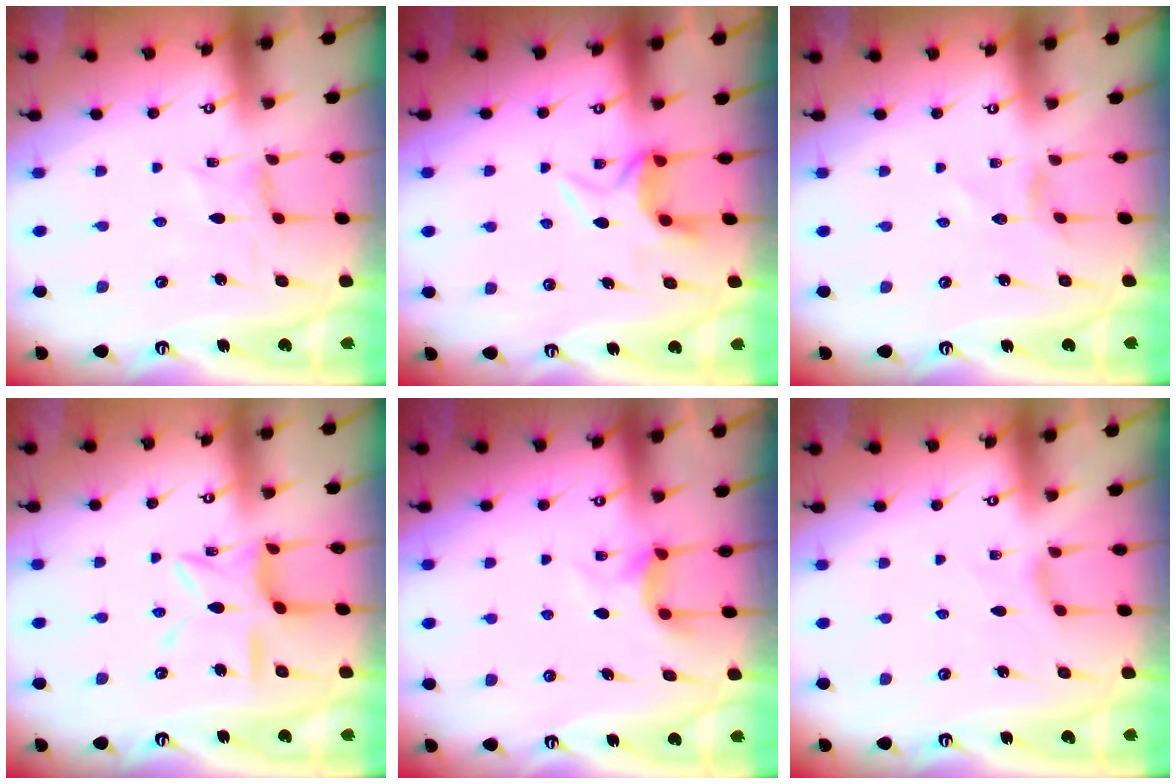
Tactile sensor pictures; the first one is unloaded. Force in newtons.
{"total": 5.5, "press": 5.4, "slide": 1.2}
{"total": 1.3, "press": 1.2, "slide": 0.2}
{"total": 10.3, "press": 10.3, "slide": 0.8}
{"total": 5.4, "press": 5.4, "slide": 0.4}
{"total": 4.0, "press": 3.9, "slide": 0.7}